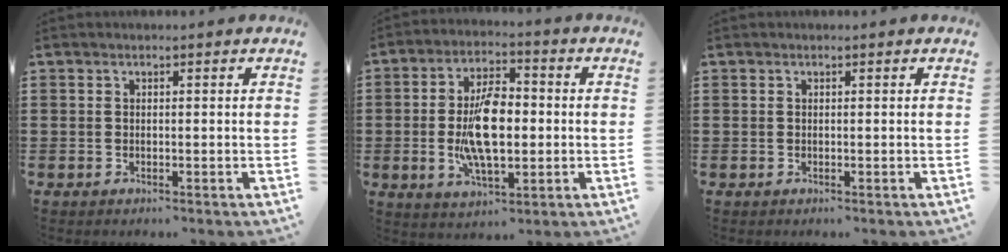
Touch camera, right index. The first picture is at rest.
{"total": 10.5, "force": [-0.8, 5.0, 9.2], "torque": [-0.187, 0.000, -0.021]}
{"total": 0.0}